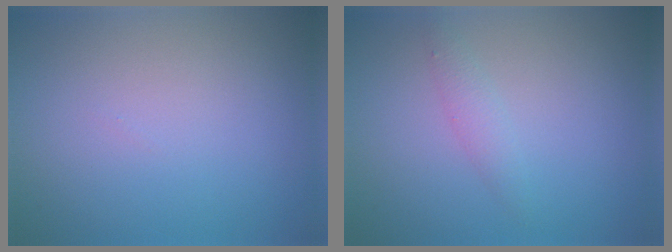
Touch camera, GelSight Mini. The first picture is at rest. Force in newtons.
{"total": 1.4, "press": 1.4, "slide": 0.1}